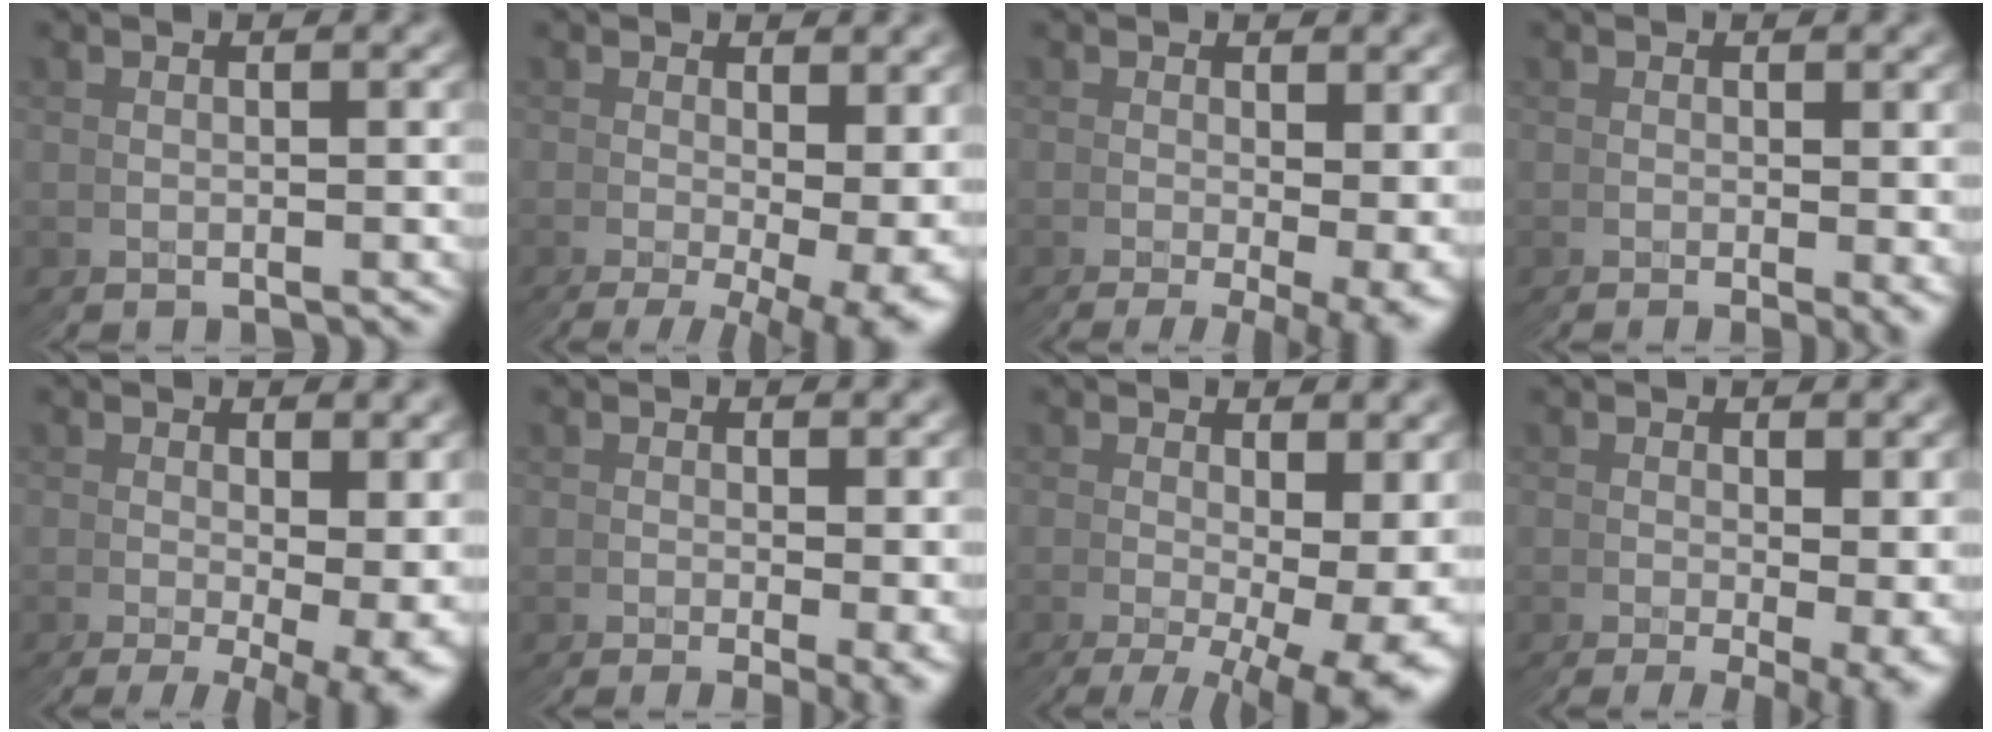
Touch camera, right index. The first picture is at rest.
{"total": 9.0, "force": [-3.9, 3.0, 7.5], "torque": [-0.100, -0.034, -0.038]}
{"total": 6.2, "force": [-2.8, 0.9, 5.5], "torque": [-0.071, -0.022, -0.027]}
{"total": 1.2, "force": [0.0, -0.6, 1.0], "torque": [-0.015, -0.004, 0.001]}
{"total": 8.3, "force": [-3.5, 2.4, 7.1], "torque": [-0.093, -0.028, -0.034]}
{"total": 2.6, "force": [-0.8, -0.3, 2.5], "torque": [-0.030, -0.010, -0.008]}
{"total": 9.7, "force": [-3.6, 3.2, 8.4], "torque": [-0.112, -0.040, -0.029]}
{"total": 5.3, "force": [-2.1, 0.6, 4.9], "torque": [-0.061, -0.019, -0.019]}